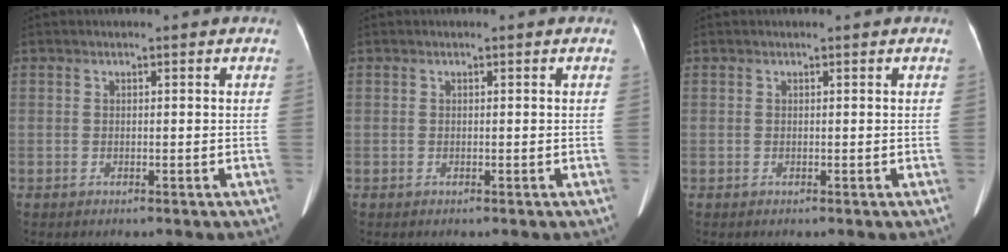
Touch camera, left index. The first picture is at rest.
{"total": 0.0}
{"total": 0.0}